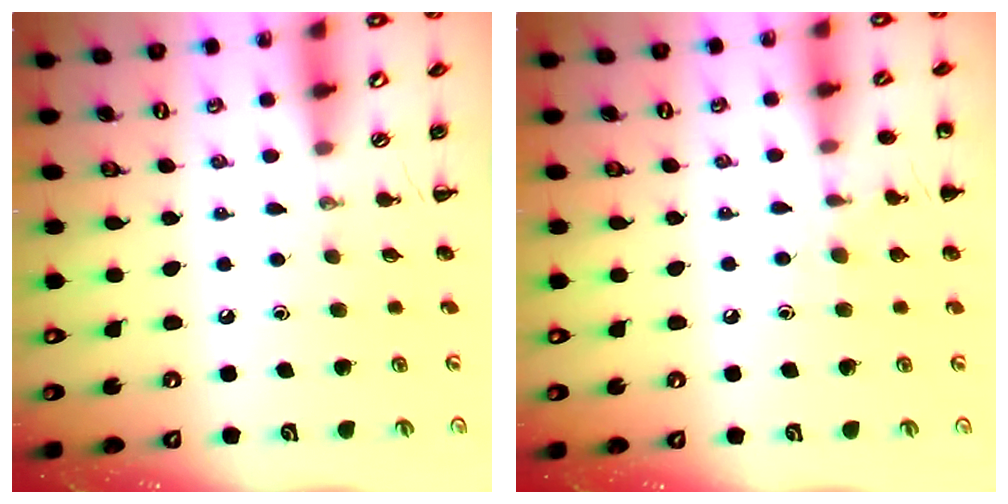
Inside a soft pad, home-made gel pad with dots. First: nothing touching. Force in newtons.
{"total": 6.0, "press": 5.8, "slide": 1.7}